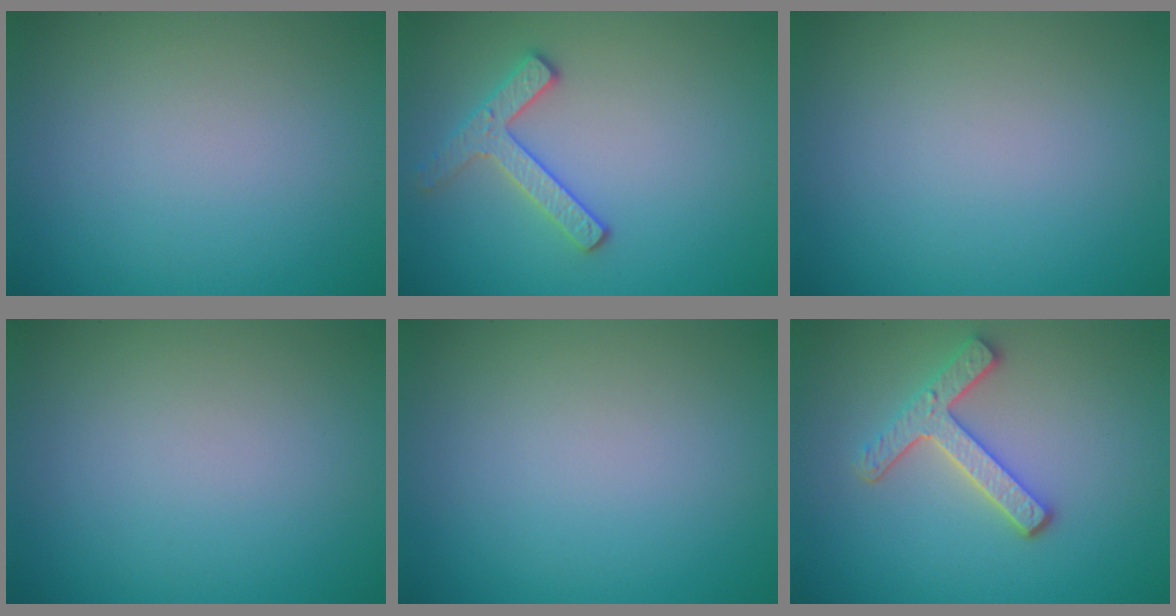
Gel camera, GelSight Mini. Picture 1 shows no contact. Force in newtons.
{"total": 2.5, "press": 2.4, "slide": 0.5}
{"total": 0.0}
{"total": 0.0}
{"total": 0.0}
{"total": 3.6, "press": 3.0, "slide": 2.0}